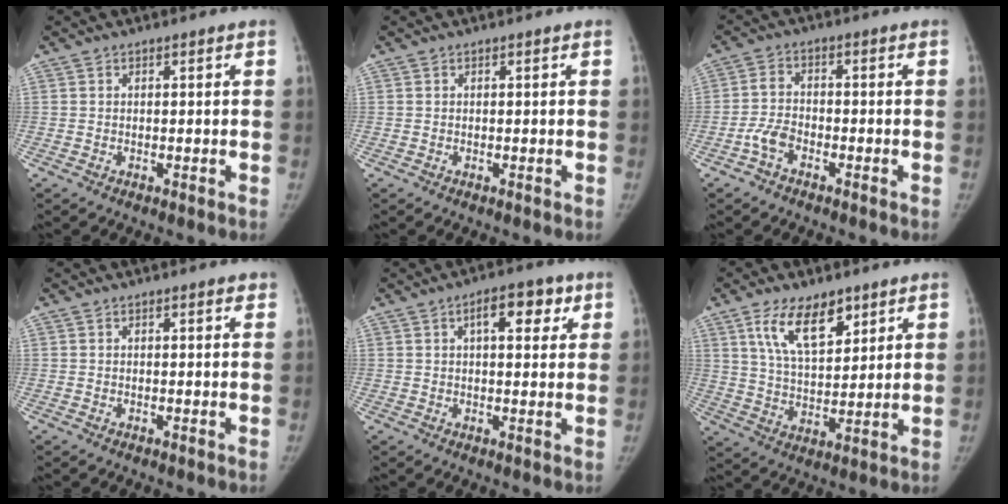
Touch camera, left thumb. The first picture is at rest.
{"total": 0.0}
{"total": 4.5, "force": [-2.6, 2.5, 2.6], "torque": [-0.052, 0.019, -0.054]}
{"total": 0.8, "force": [0.6, 0.3, 0.4], "torque": [-0.004, -0.002, 0.005]}
{"total": 7.3, "force": [3.1, 3.4, 5.7], "torque": [-0.057, -0.002, 0.039]}
{"total": 11.7, "force": [6.6, 5.7, 7.8], "torque": [-0.110, -0.035, 0.126]}